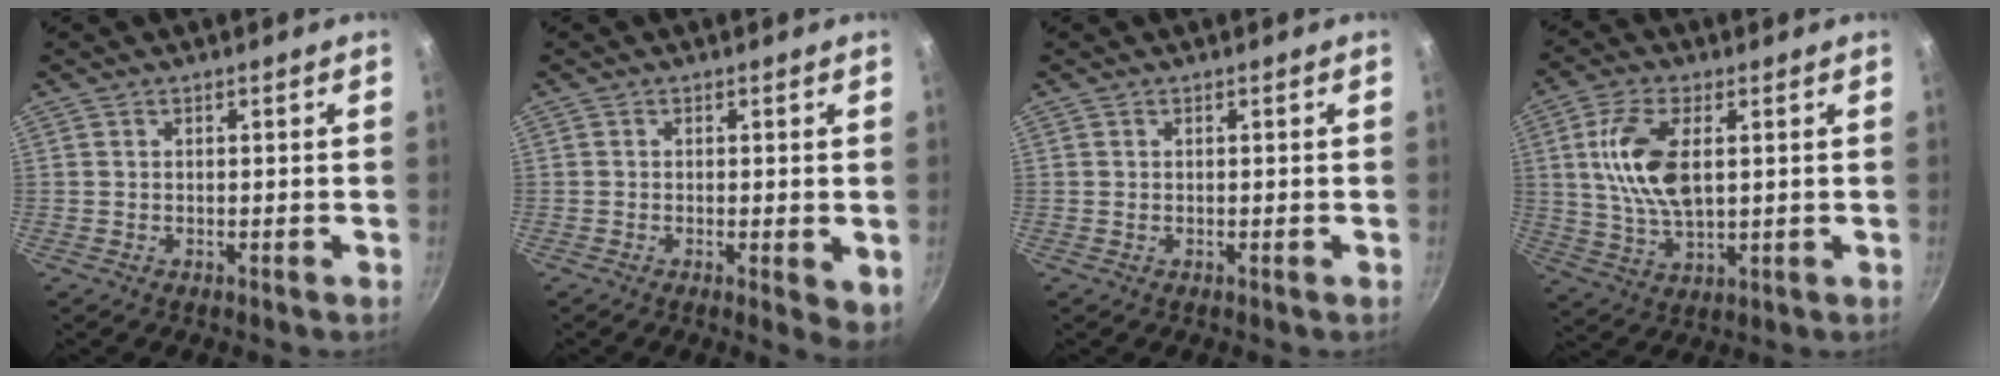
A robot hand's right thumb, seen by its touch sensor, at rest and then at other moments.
{"total": 4.1, "force": [-0.6, 1.1, 3.9], "torque": [-0.054, -0.011, -0.010]}
{"total": 0.0}
{"total": 12.1, "force": [2.3, 5.9, 10.3], "torque": [-0.210, -0.006, 0.049]}